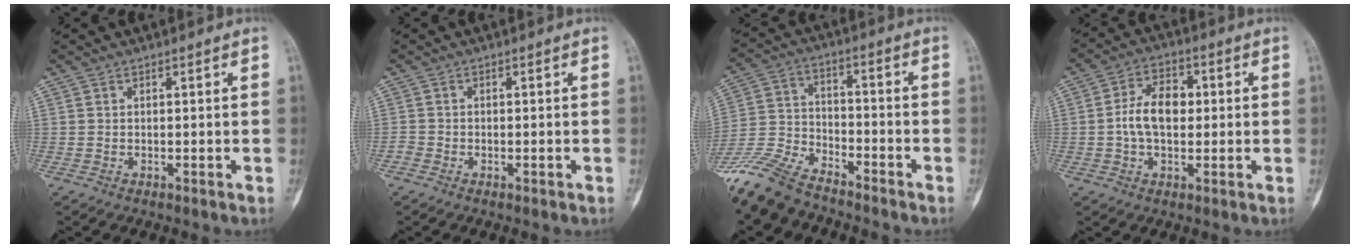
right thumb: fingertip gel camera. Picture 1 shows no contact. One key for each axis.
{"total": 1.2, "fx": -0.8, "fy": 0.7, "fz": 0.6, "tx": -0.004, "ty": 0.002, "tz": -0.018}
{"total": 13.5, "fx": -11.7, "fy": 4.4, "fz": 5.2, "tx": -0.107, "ty": 0.040, "tz": -0.226}
{"total": 8.6, "fx": 0.2, "fy": 5.5, "fz": 6.6, "tx": -0.105, "ty": 0.019, "tz": -0.003}